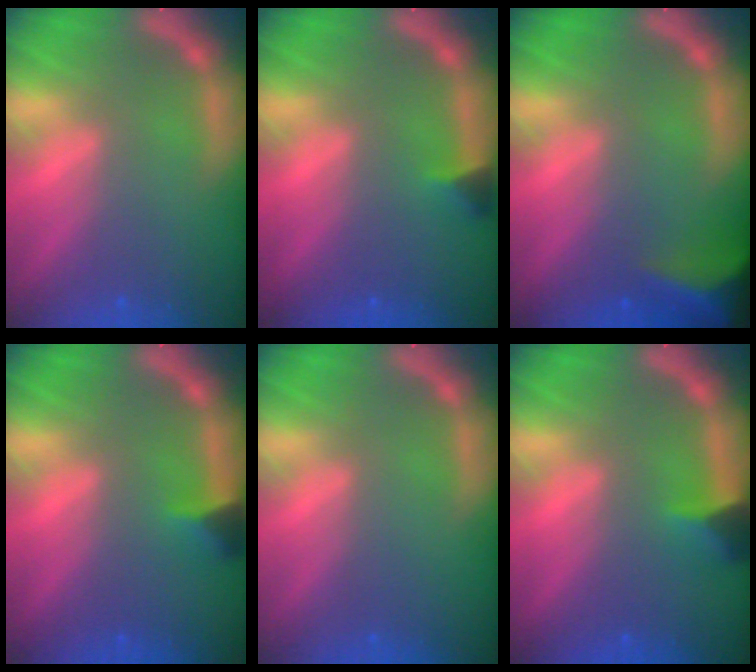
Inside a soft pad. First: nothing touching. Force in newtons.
{"total": 1.4}
{"total": 8.5}
{"total": 1.9}
{"total": 0.0}
{"total": 2.4}